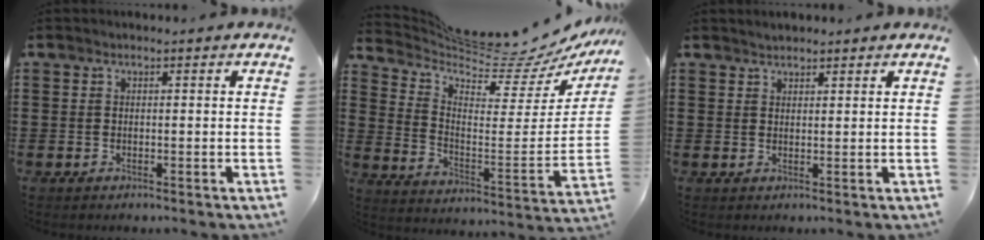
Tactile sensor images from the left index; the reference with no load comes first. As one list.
[{"total": 6.7, "force": [6.5, 0.7, 1.4], "torque": [-0.049, -0.070, 0.105]}, {"total": 1.5, "force": [1.4, 0.3, 0.1], "torque": [-0.004, 0.003, 0.028]}]